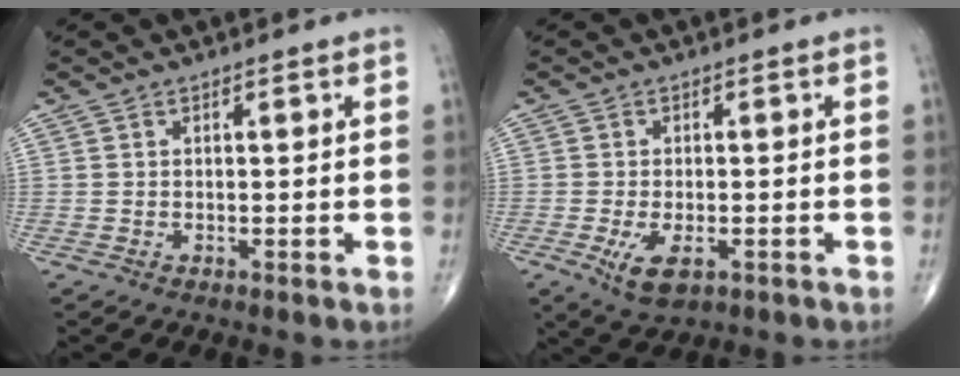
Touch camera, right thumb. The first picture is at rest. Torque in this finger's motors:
{"motor_torque": [0.09, 0.24, -0.19, -0.02, 0.16]}